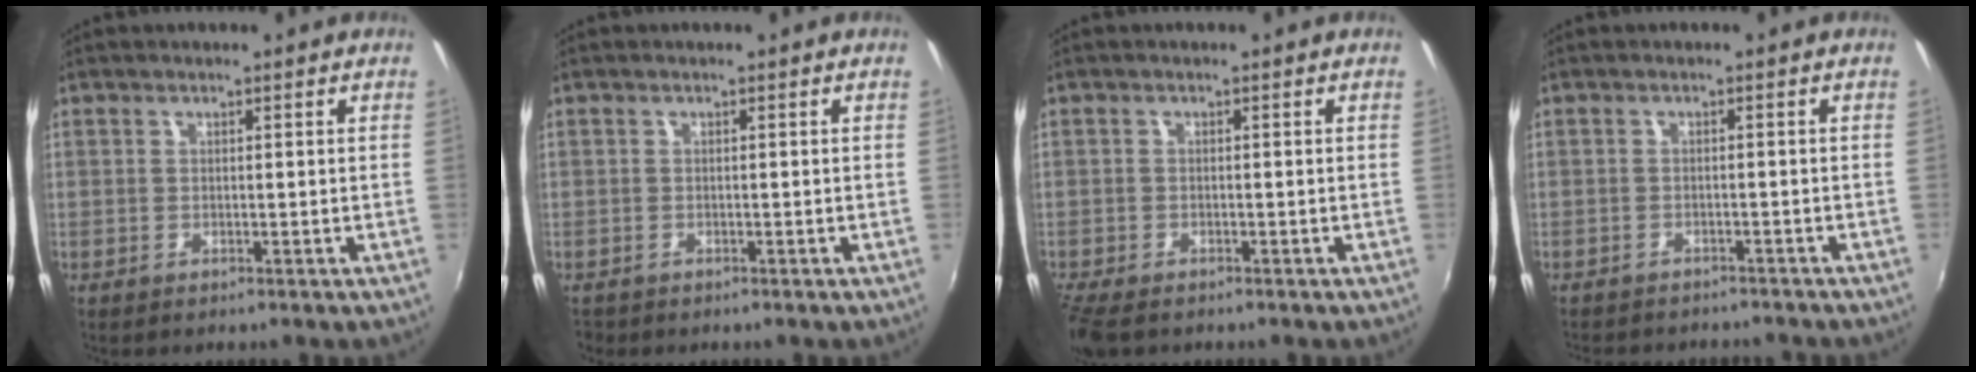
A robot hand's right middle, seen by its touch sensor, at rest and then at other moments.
{"total": 1.0, "force": [-0.7, 0.6, 0.1], "torque": [-0.006, -0.003, -0.013]}
{"total": 5.4, "force": [-4.2, 1.9, 2.7], "torque": [-0.072, -0.029, -0.082]}
{"total": 7.1, "force": [-6.5, 1.9, 2.2], "torque": [-0.057, -0.014, -0.090]}